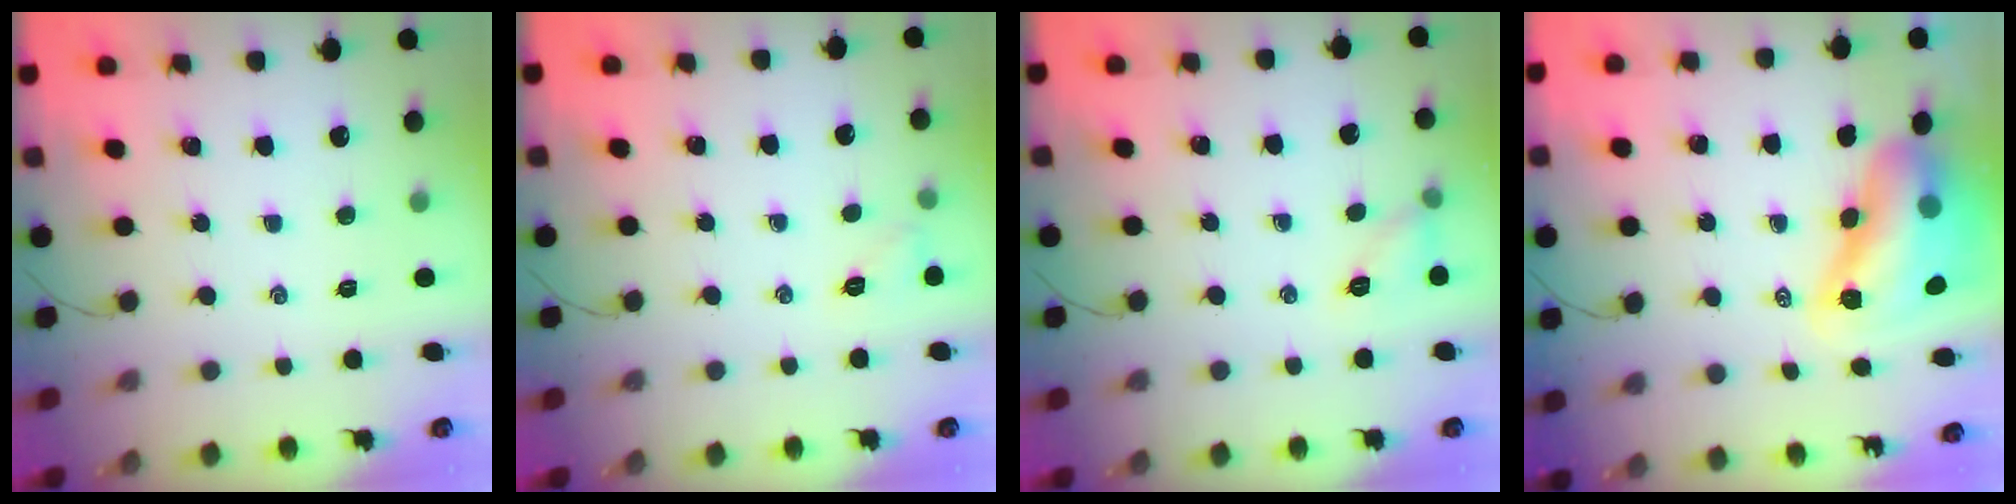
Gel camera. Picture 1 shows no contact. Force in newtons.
{"total": 5.3, "press": 5.1, "slide": 1.6}
{"total": 5.9, "press": 5.9, "slide": 0.8}
{"total": 13.3, "press": 12.8, "slide": 3.7}